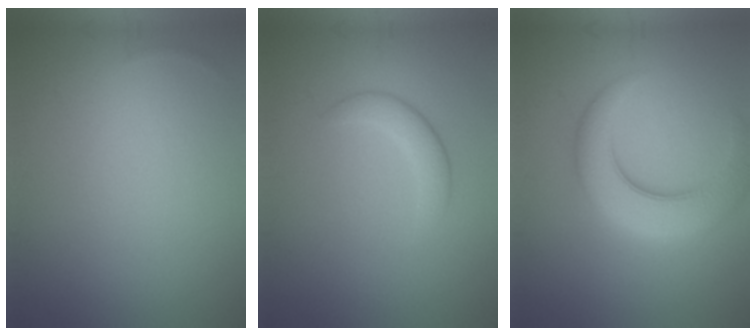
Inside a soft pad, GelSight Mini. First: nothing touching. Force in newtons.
{"total": 2.1, "press": 2.1, "slide": 0.0}
{"total": 5.9, "press": 5.9, "slide": 0.3}